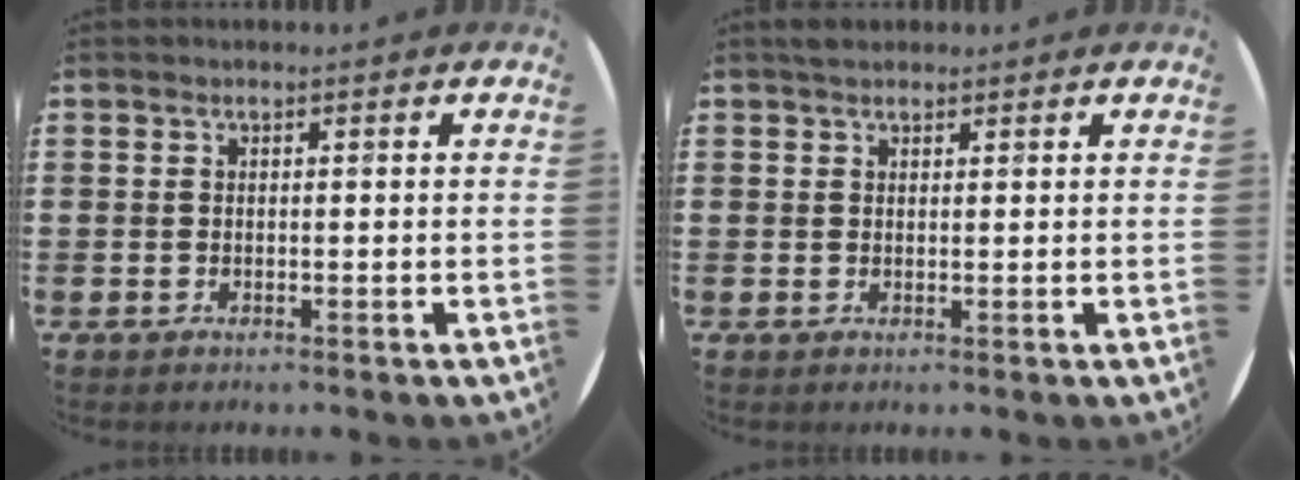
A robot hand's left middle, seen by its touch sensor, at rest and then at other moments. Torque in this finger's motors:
{"motor_torque": [0.41, -0.36, 0.02, 0.04]}